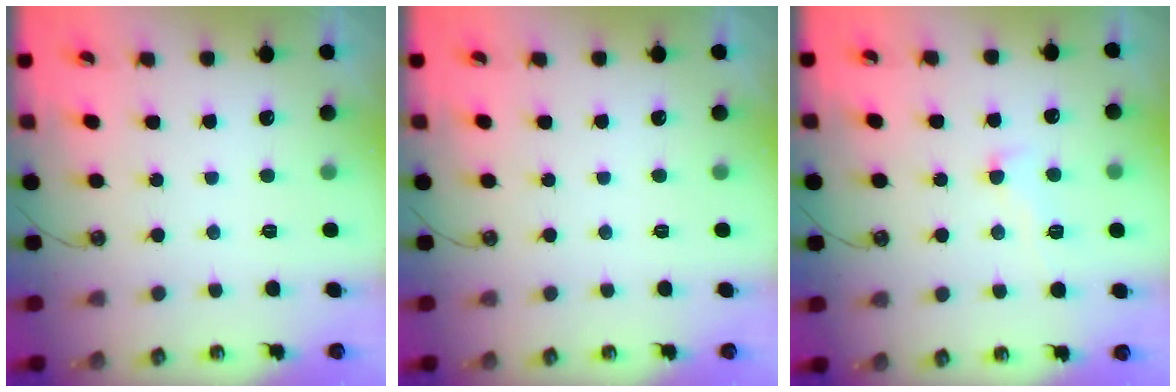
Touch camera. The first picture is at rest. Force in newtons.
{"total": 0.0}
{"total": 0.8, "press": 0.2, "slide": 0.8}